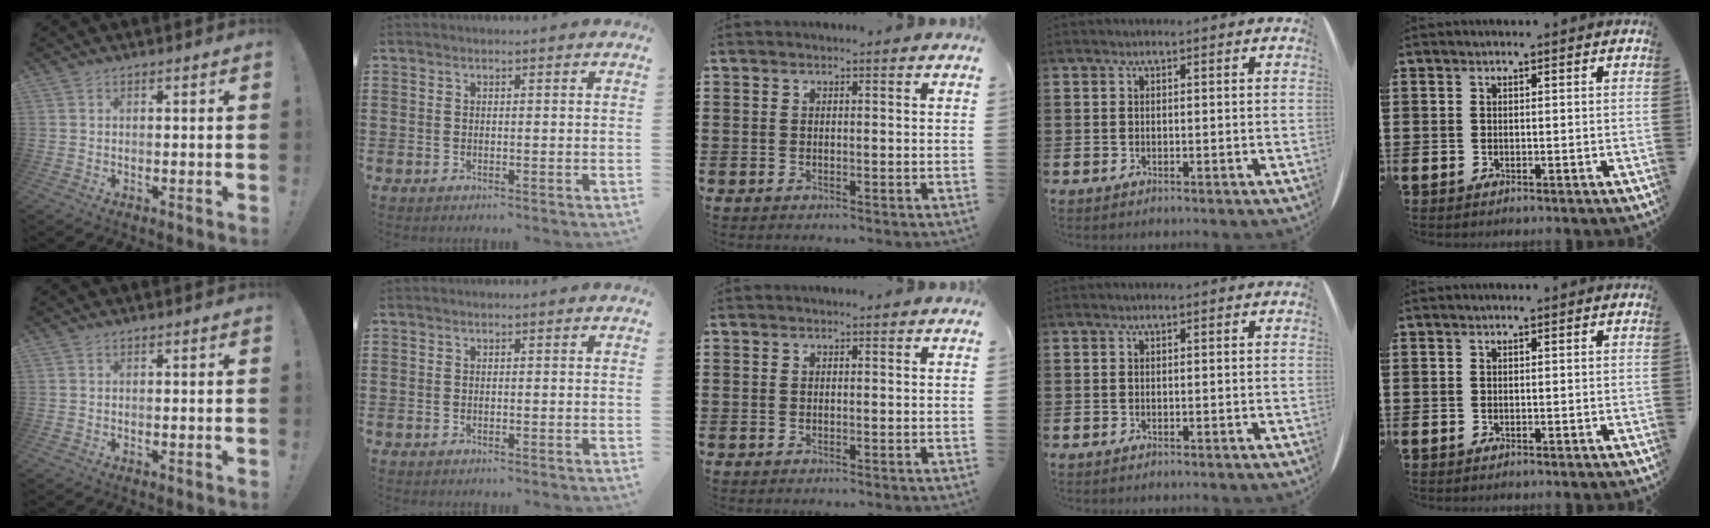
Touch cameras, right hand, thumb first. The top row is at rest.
{}